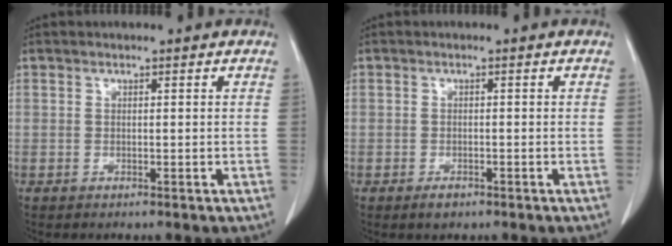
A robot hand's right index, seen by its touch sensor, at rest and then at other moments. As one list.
[{"total": 1.6, "force": [-1.0, 0.9, 0.8], "torque": [-0.013, 0.001, -0.012]}]